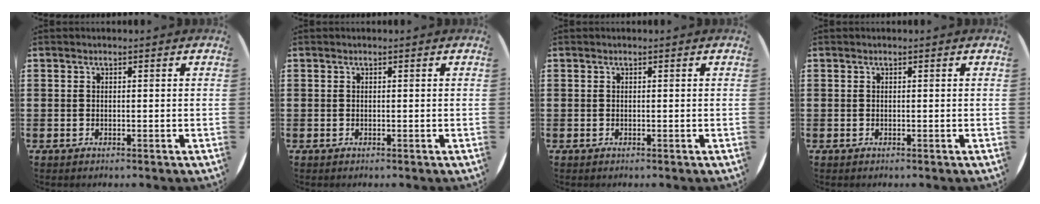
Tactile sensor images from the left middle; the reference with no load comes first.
{"total": 0.0}
{"total": 0.0}
{"total": 0.0}